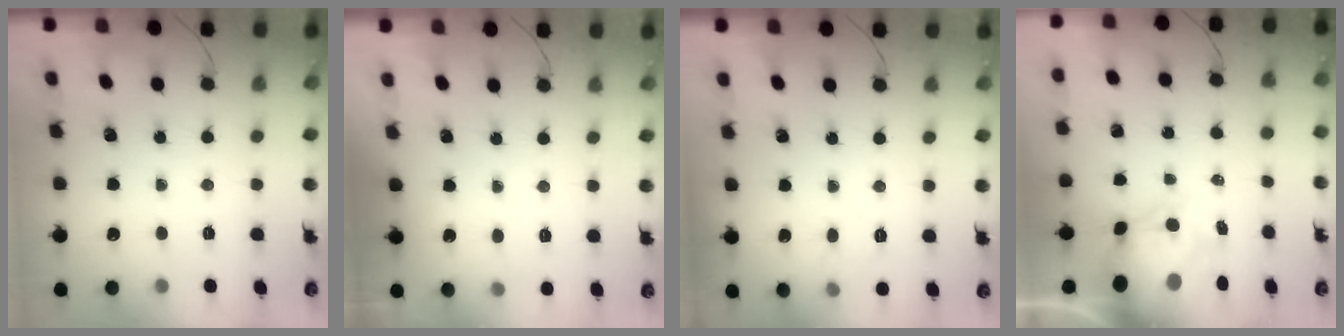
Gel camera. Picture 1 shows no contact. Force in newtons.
{"total": 4.8, "press": 4.6, "slide": 1.3}
{"total": 6.4, "press": 6.2, "slide": 1.4}
{"total": 10.4, "press": 9.9, "slide": 2.9}